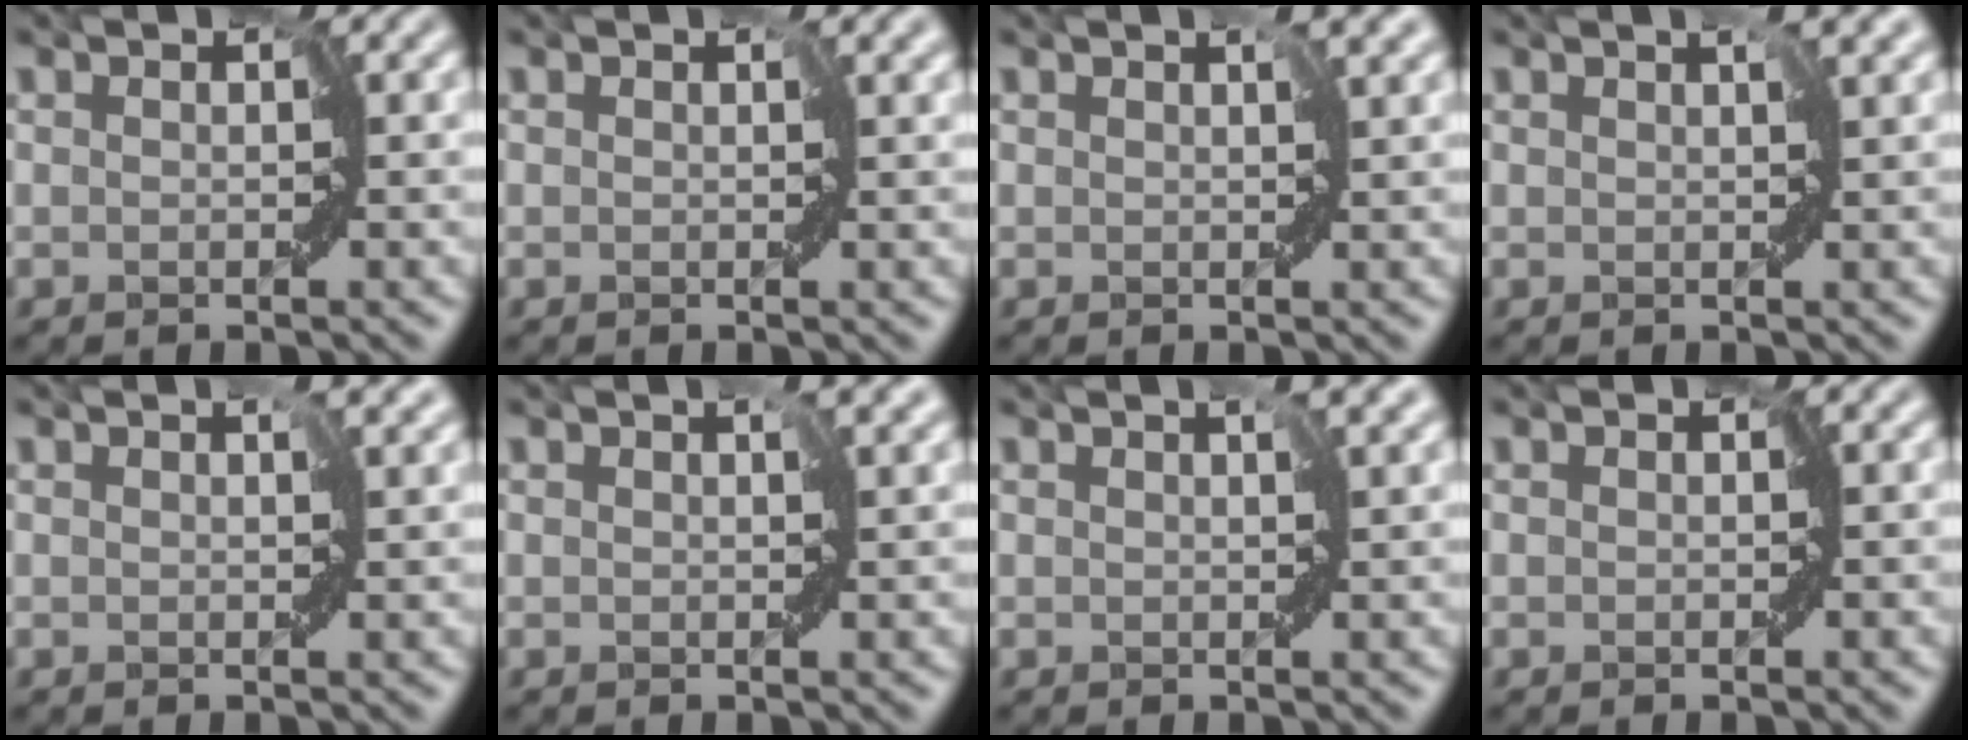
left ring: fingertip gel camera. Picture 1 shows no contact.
{"total": 1.0, "force": [0.5, 0.4, 0.8], "torque": [-0.011, 0.002, 0.008]}
{"total": 2.1, "force": [1.0, 0.7, 1.7], "torque": [-0.025, 0.004, 0.018]}
{"total": 2.1, "force": [1.1, 0.5, 1.8], "torque": [-0.028, 0.006, 0.019]}
{"total": 1.8, "force": [0.9, 0.7, 1.3], "torque": [-0.018, 0.004, 0.014]}
{"total": 1.8, "force": [0.9, 0.6, 1.5], "torque": [-0.023, 0.005, 0.016]}
{"total": 2.1, "force": [1.1, 0.5, 1.8], "torque": [-0.029, 0.006, 0.020]}
{"total": 0.0}